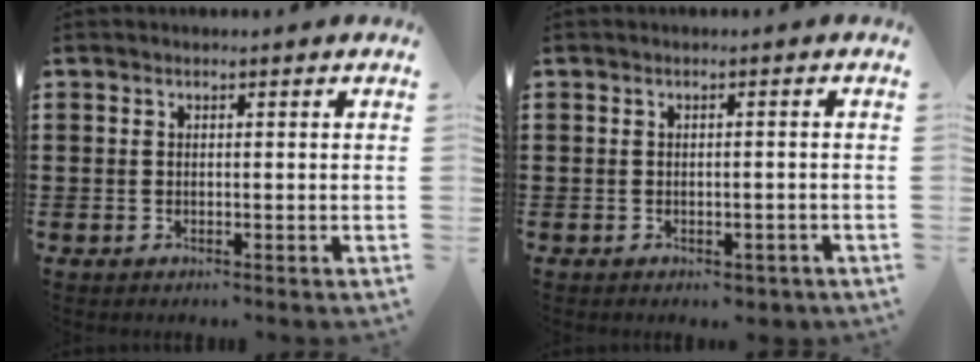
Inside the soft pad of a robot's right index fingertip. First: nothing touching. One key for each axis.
{"total": 1.1, "fx": -0.9, "fy": 0.4, "fz": 0.5, "tx": -0.013, "ty": -0.001, "tz": -0.019}